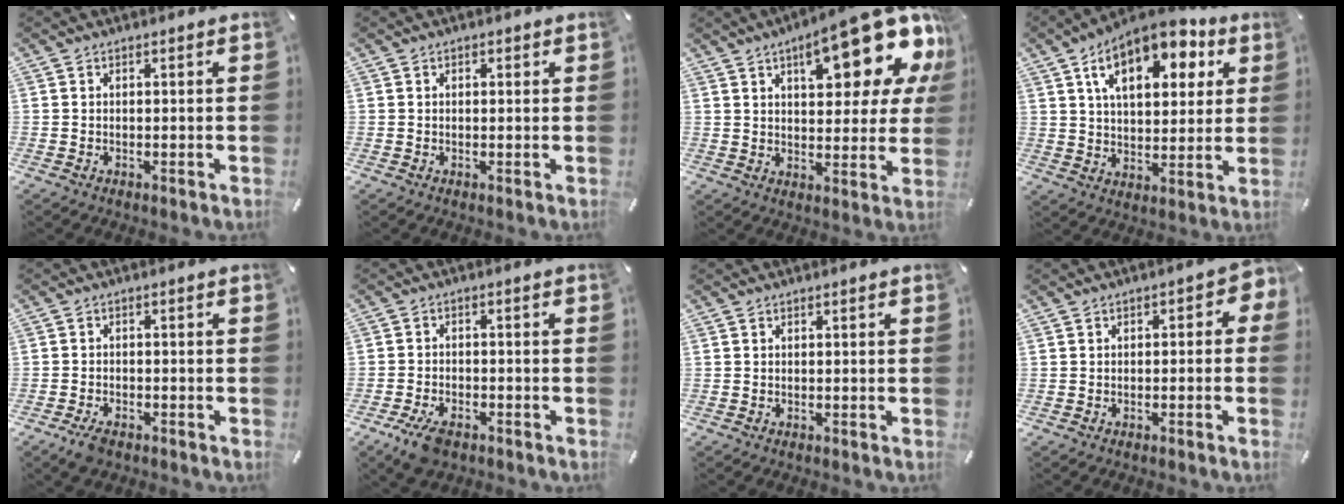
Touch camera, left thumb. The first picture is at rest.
{"total": 0.7, "force": [0.1, 0.6, 0.3], "torque": [-0.005, 0.005, 0.002]}
{"total": 21.0, "force": [11.0, 8.6, 15.7], "torque": [-0.199, -0.065, 0.175]}
{"total": 15.5, "force": [8.2, 8.6, 10.0], "torque": [-0.153, -0.027, 0.140]}
{"total": 3.4, "force": [-2.4, 1.5, 1.8], "torque": [-0.048, 0.006, -0.049]}
{"total": 5.8, "force": [-3.6, 2.8, 3.5], "torque": [-0.086, 0.010, -0.069]}
{"total": 0.0}
{"total": 3.0, "force": [-1.1, 2.0, 2.0], "torque": [-0.030, 0.013, -0.023]}